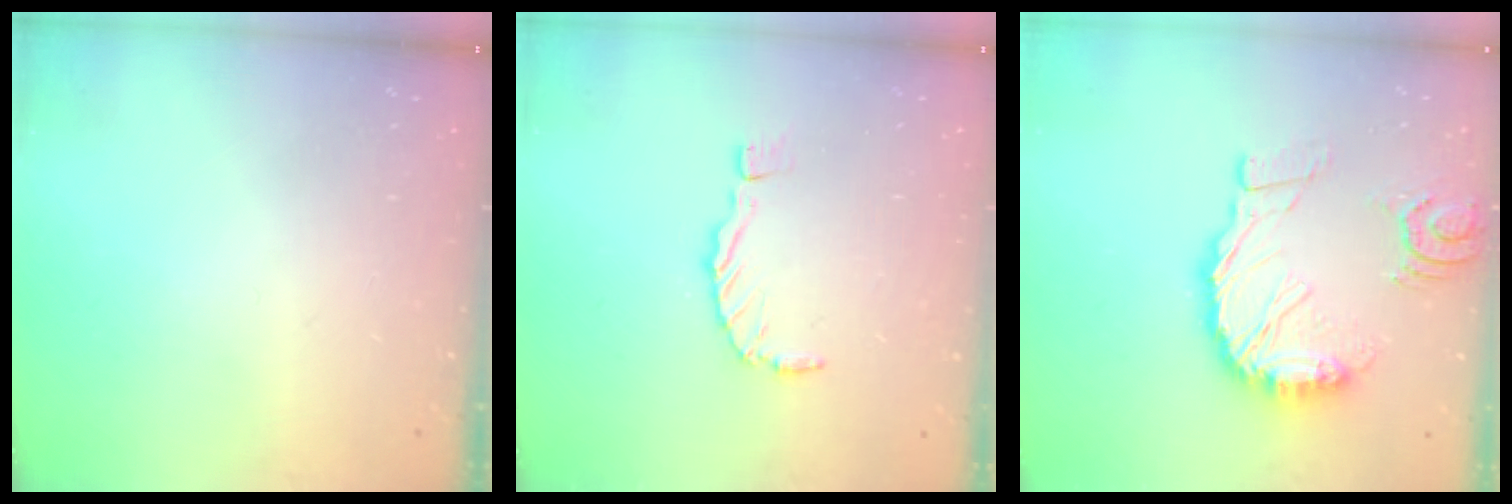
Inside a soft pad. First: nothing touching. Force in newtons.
{"total": 0.0}
{"total": 17.1, "press": 17.0, "slide": 2.2}